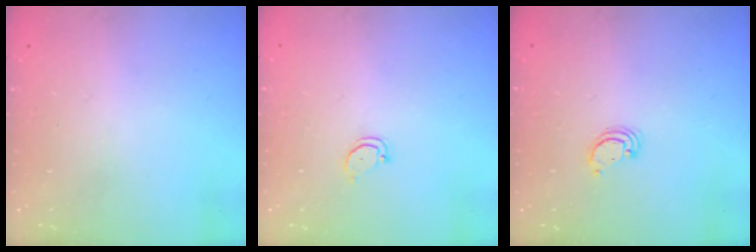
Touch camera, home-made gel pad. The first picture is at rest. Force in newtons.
{"total": 2.5, "press": 2.5, "slide": 0.3}
{"total": 2.4, "press": 2.4, "slide": 0.2}